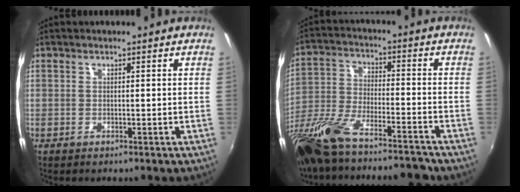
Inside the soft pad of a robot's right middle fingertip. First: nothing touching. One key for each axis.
{"total": 20.5, "fx": -16.8, "fy": 4.3, "fz": 10.9, "tx": -0.238, "ty": -0.052, "tz": -0.296}